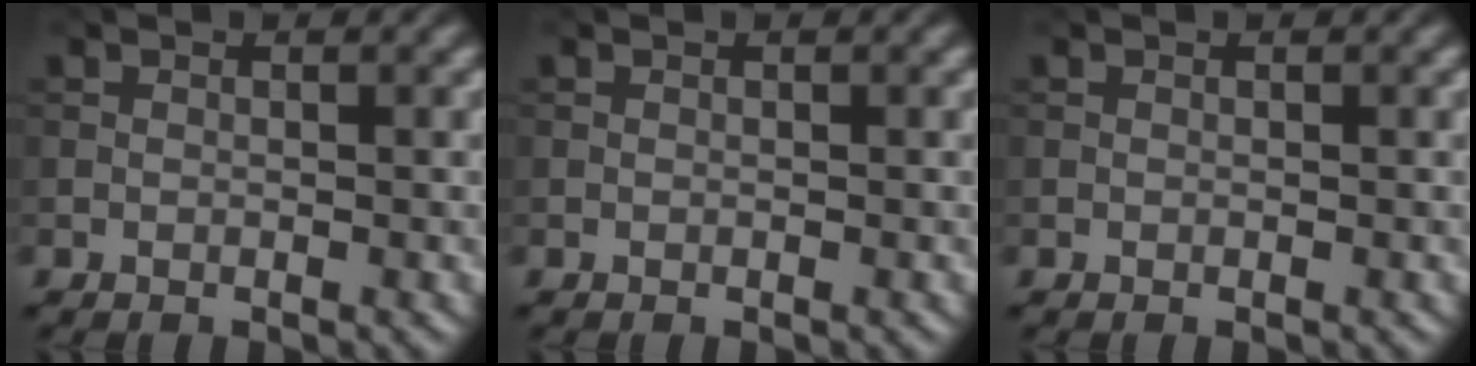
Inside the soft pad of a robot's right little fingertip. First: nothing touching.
{"total": 0.0}
{"total": 0.0}